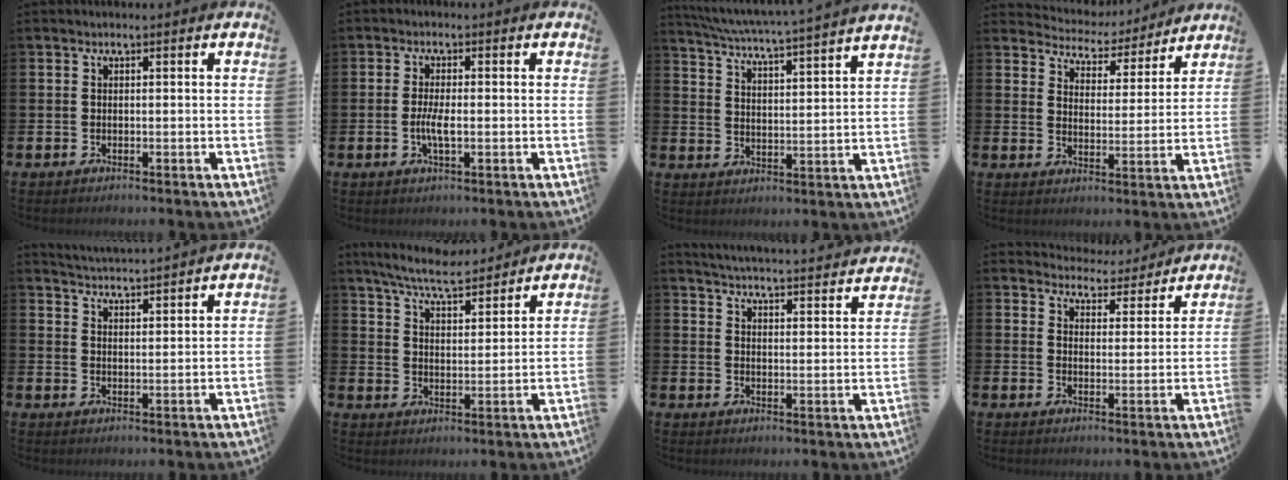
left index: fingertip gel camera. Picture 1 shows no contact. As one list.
[{"total": 2.9, "force": [-0.5, 0.8, 2.7], "torque": [-0.042, -0.002, -0.012]}, {"total": 5.5, "force": [5.2, -0.6, 1.7], "torque": [-0.054, -0.044, 0.086]}, {"total": 5.0, "force": [4.8, 1.4, -0.1], "torque": [-0.024, -0.043, 0.080]}, {"total": 4.4, "force": [4.4, -0.4, -0.1], "torque": [-0.012, -0.027, 0.079]}, {"total": 7.5, "force": [7.0, 0.8, 2.5], "torque": [-0.070, -0.034, 0.125]}, {"total": 4.8, "force": [4.8, -0.1, 0.6], "torque": [-0.031, -0.040, 0.082]}, {"total": 4.7, "force": [4.6, 0.9, -0.1], "torque": [-0.007, -0.040, 0.078]}]